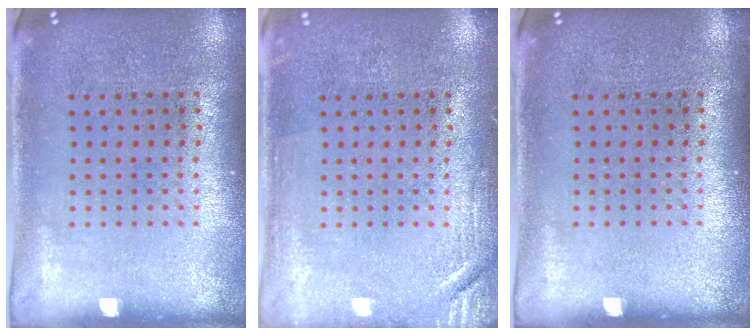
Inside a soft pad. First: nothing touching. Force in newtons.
{"total": 1.8, "press": 1.8, "slide": 0.3}
{"total": 0.0}